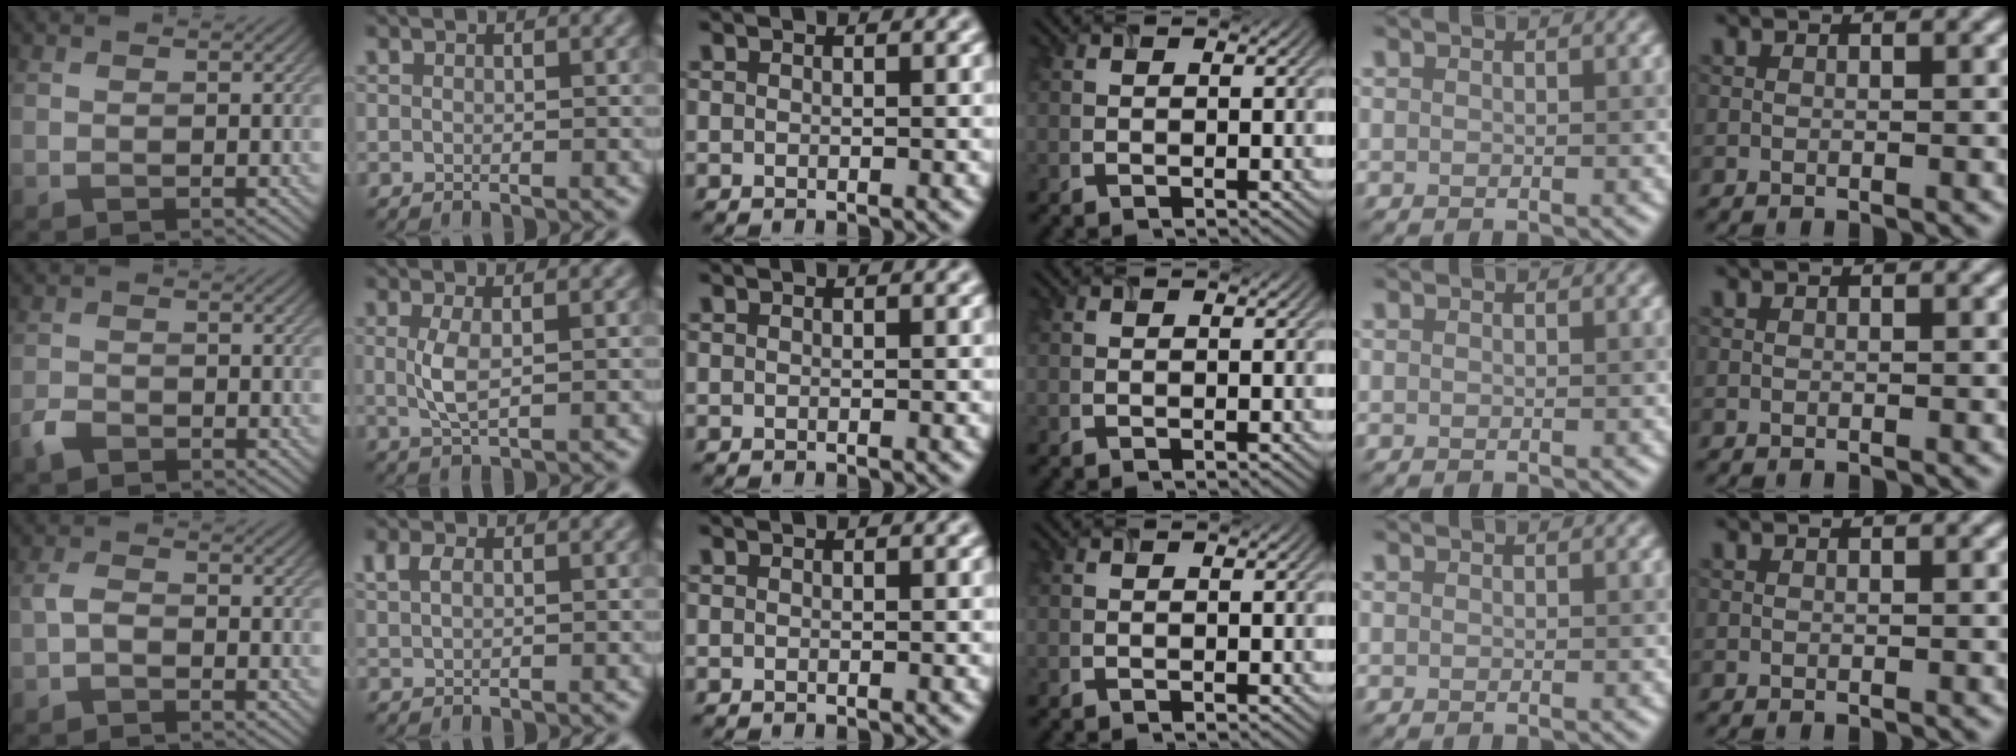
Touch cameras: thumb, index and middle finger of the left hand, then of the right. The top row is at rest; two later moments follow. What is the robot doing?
{"motion": "insert", "object": "airpods case & airpods"}